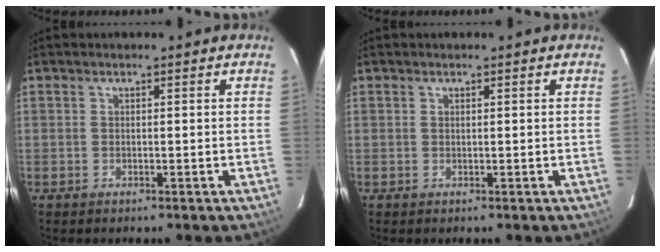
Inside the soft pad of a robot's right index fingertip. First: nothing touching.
{"total": 0.0}